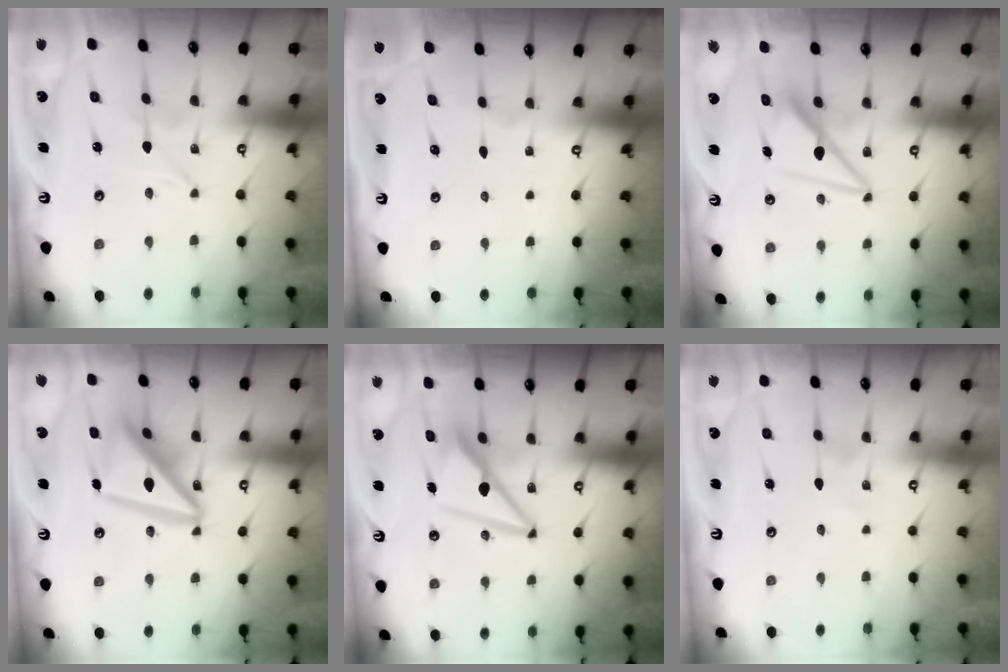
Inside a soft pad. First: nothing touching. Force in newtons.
{"total": 0.0}
{"total": 9.0, "press": 8.9, "slide": 0.5}
{"total": 17.9, "press": 17.8, "slide": 1.9}
{"total": 9.8, "press": 9.7, "slide": 1.5}
{"total": 2.2, "press": 2.2, "slide": 0.3}